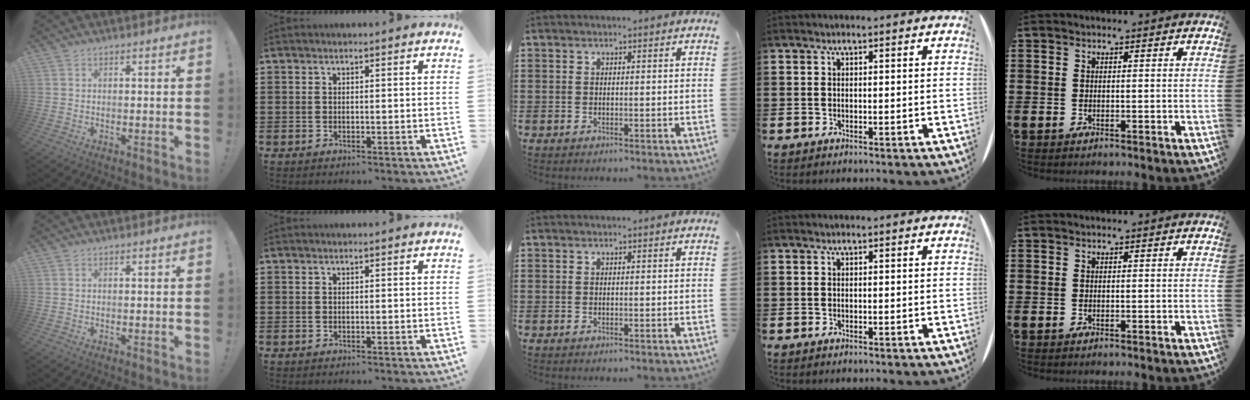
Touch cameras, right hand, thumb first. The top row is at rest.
{}